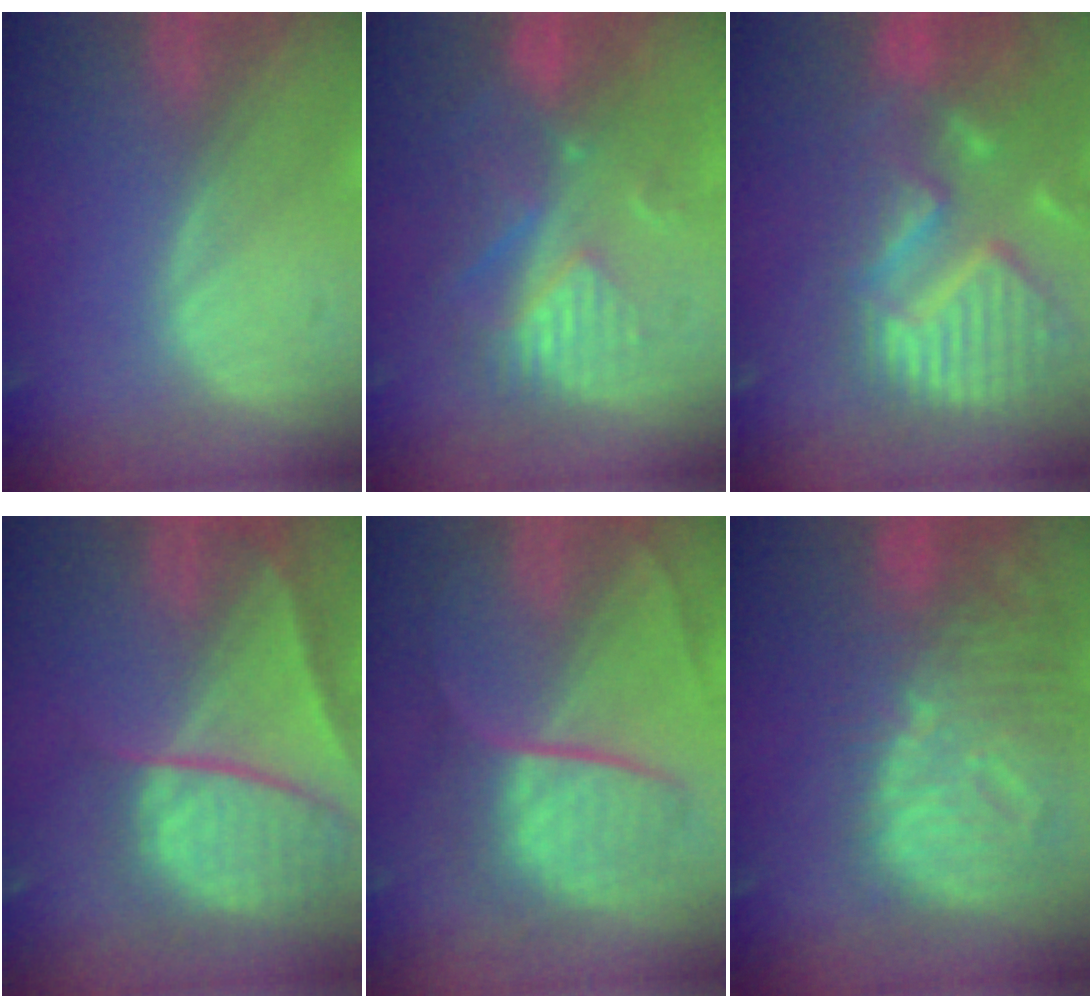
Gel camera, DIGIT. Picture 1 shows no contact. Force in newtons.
{"total": 8.9, "press": 7.7, "slide": 4.3}
{"total": 13.3, "press": 11.3, "slide": 7.1}
{"total": 10.0, "press": 8.4, "slide": 5.5}
{"total": 8.0, "press": 7.4, "slide": 2.9}
{"total": 12.7, "press": 11.0, "slide": 6.4}